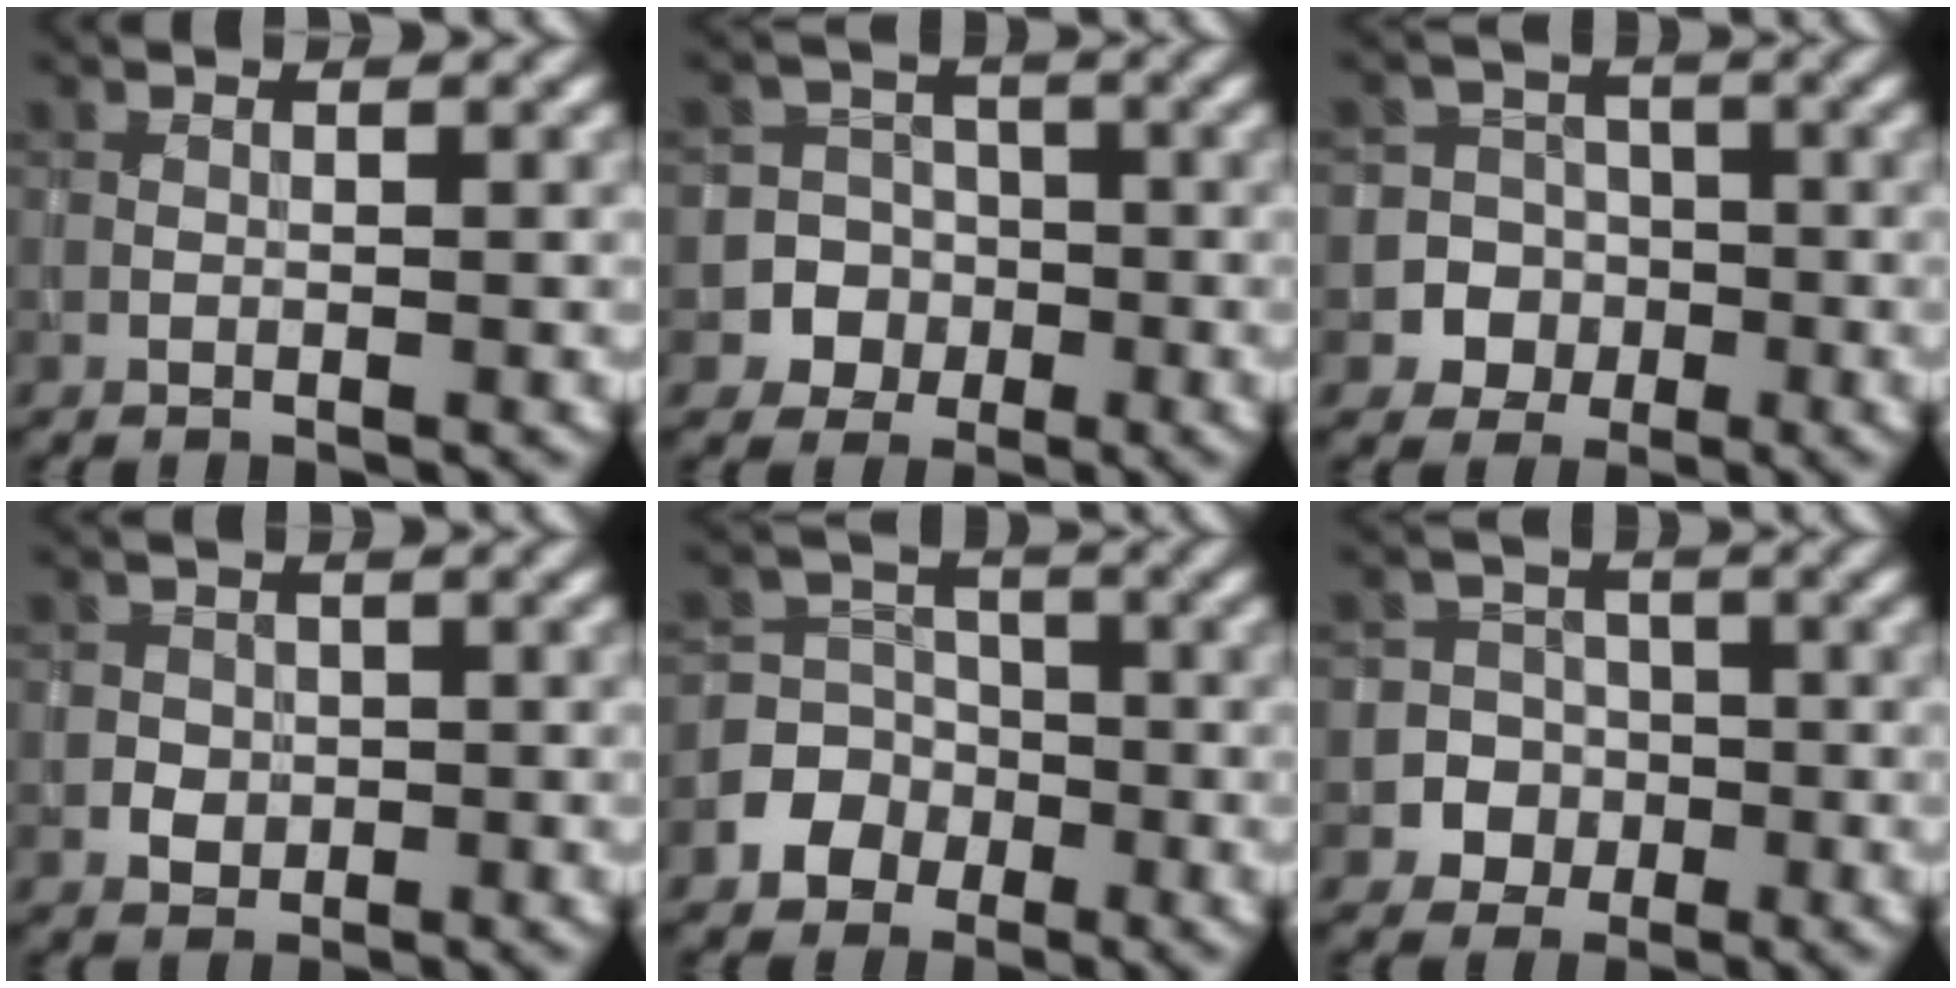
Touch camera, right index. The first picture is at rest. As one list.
[{"total": 7.0, "force": [-2.8, 6.5, 0.1], "torque": [0.021, -0.001, -0.066]}, {"total": 7.3, "force": [-2.7, 6.8, 0.3], "torque": [0.012, -0.001, -0.065]}, {"total": 1.9, "force": [-0.4, 1.8, 0.5], "torque": [0.010, 0.002, -0.015]}, {"total": 4.4, "force": [-1.9, 3.9, 0.9], "torque": [0.015, 0.004, -0.059]}, {"total": 6.4, "force": [-2.4, 5.9, 0.1], "torque": [0.020, 0.002, -0.059]}]